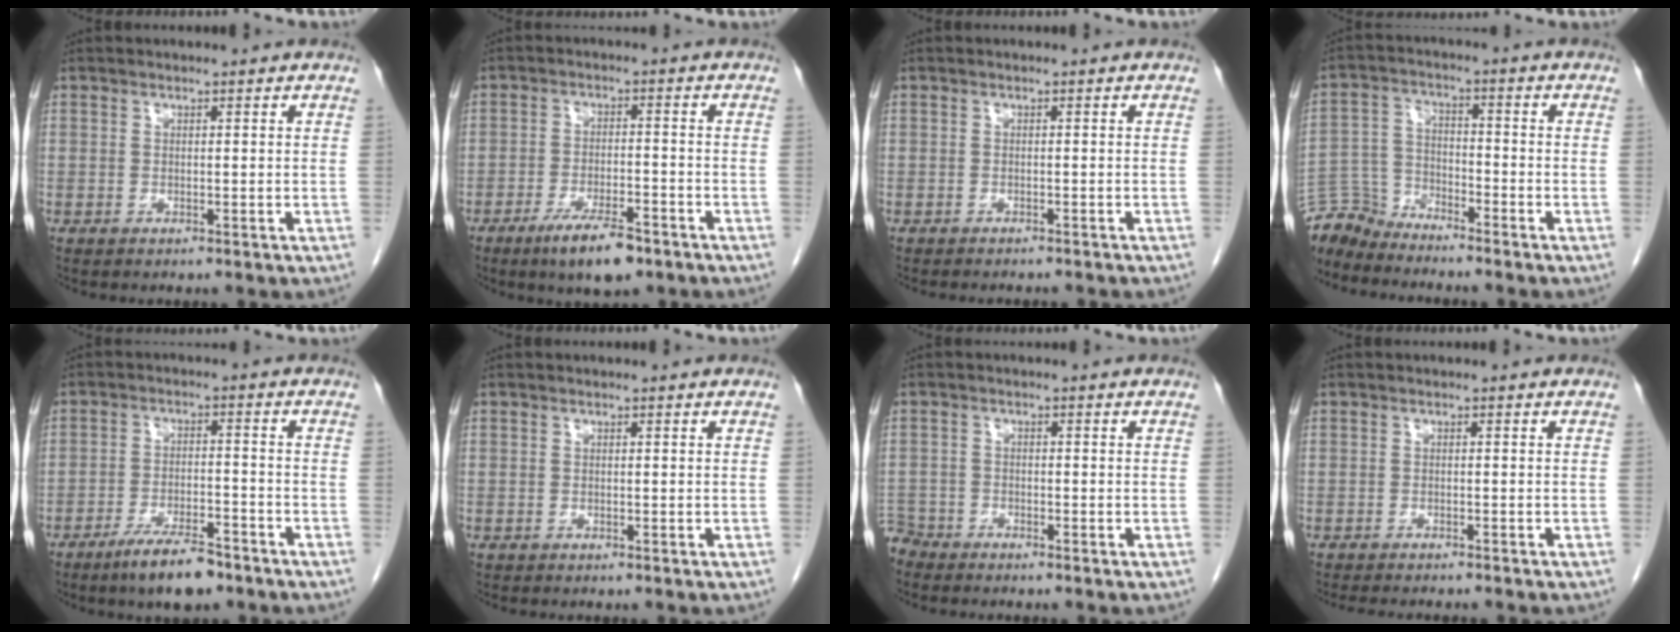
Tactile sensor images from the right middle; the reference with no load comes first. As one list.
[{"total": 7.6, "force": [-5.1, 1.8, 5.3], "torque": [-0.096, -0.008, -0.082]}, {"total": 5.6, "force": [-5.0, 1.2, 2.2], "torque": [-0.025, -0.006, -0.058]}, {"total": 6.3, "force": [-6.2, 0.8, -0.6], "torque": [0.003, 0.004, -0.125]}, {"total": 7.9, "force": [-5.9, 1.8, 4.9], "torque": [-0.087, -0.008, -0.099]}, {"total": 0.0}, {"total": 3.3, "force": [-3.2, 0.8, -0.5], "torque": [0.008, -0.006, -0.063]}, {"total": 7.4, "force": [-6.5, 1.0, 3.4], "torque": [-0.035, -0.009, -0.087]}]